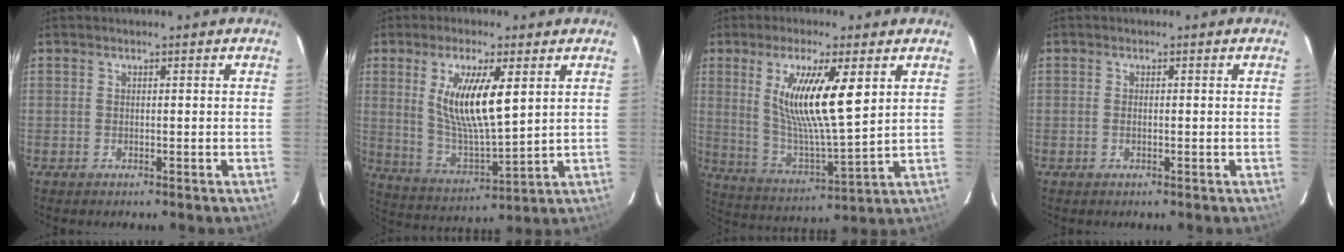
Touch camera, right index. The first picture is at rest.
{"total": 13.4, "force": [4.1, 3.6, 12.2], "torque": [-0.230, -0.009, 0.087]}
{"total": 14.8, "force": [4.9, 2.6, 13.8], "torque": [-0.251, -0.013, 0.101]}
{"total": 0.7, "force": [-0.2, 0.4, 0.6], "torque": [-0.013, 0.000, -0.004]}